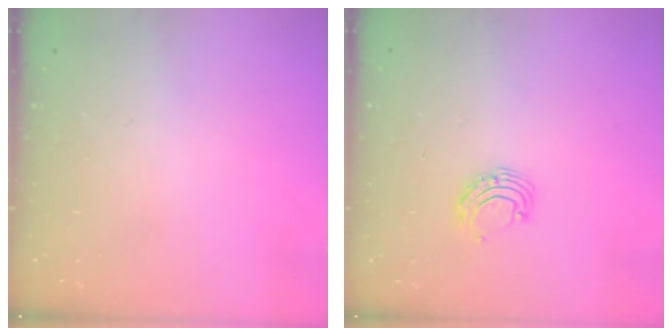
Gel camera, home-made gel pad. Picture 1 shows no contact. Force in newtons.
{"total": 7.3, "press": 7.3, "slide": 0.9}